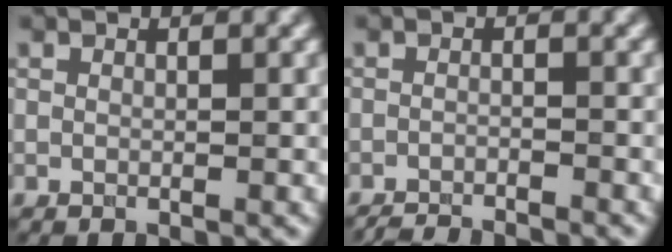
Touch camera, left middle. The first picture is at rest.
{"total": 4.0, "force": [-3.9, 0.3, 0.8], "torque": [-0.006, -0.013, -0.058]}